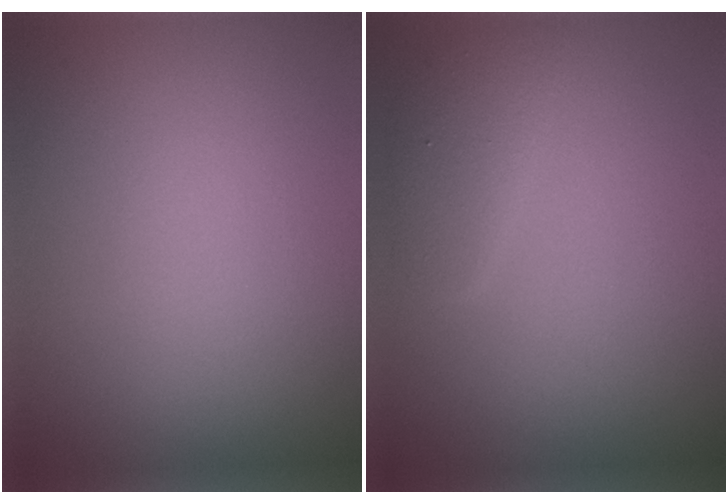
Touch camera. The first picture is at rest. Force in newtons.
{"total": 2.3, "press": 2.3, "slide": 0.2}